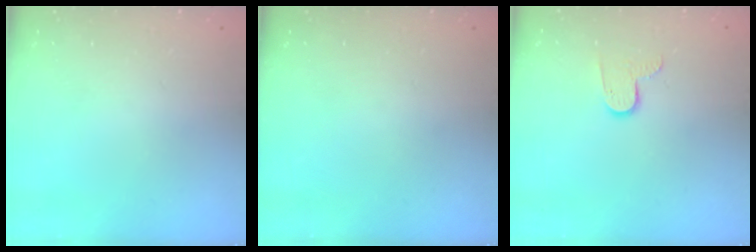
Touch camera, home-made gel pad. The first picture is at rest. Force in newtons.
{"total": 0.0}
{"total": 7.6, "press": 7.6, "slide": 0.7}